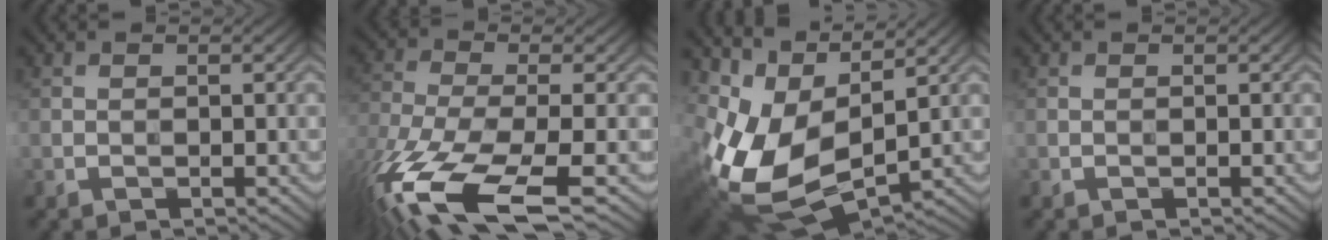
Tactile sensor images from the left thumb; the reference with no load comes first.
{"total": 15.0, "force": [-8.4, 5.1, 11.3], "torque": [-0.286, -0.038, -0.146]}
{"total": 12.5, "force": [1.8, 7.0, 10.2], "torque": [-0.237, -0.025, 0.045]}
{"total": 0.0}